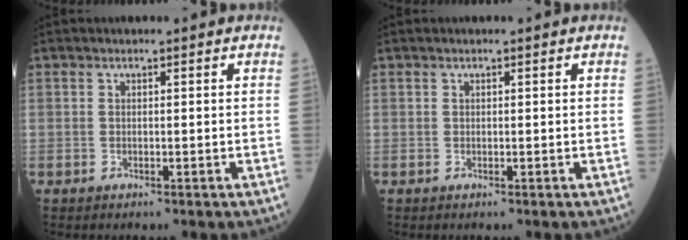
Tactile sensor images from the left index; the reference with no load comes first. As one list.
[{"total": 0.0}]